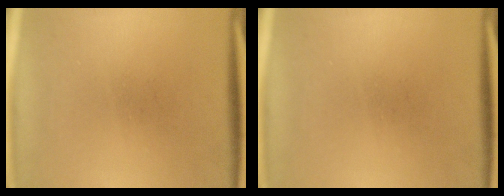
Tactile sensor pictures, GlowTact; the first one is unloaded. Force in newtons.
{"total": 0.0}